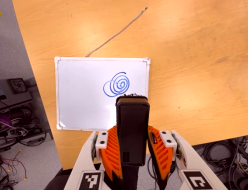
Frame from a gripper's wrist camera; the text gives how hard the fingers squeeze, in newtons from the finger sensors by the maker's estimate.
{"total": 5.2, "left": 3.5, "right": 7.0}